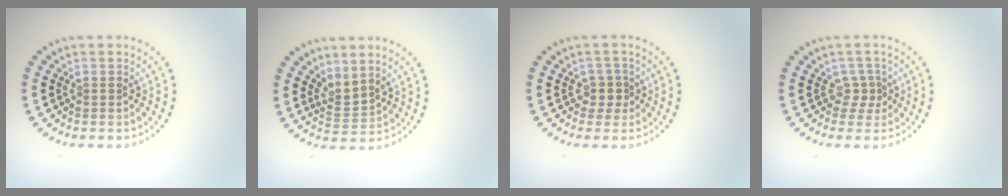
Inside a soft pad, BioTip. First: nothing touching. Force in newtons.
{"total": 2.2, "press": 1.4, "slide": 1.6}
{"total": 1.7, "press": 1.4, "slide": 1.0}
{"total": 1.6, "press": 1.1, "slide": 1.2}